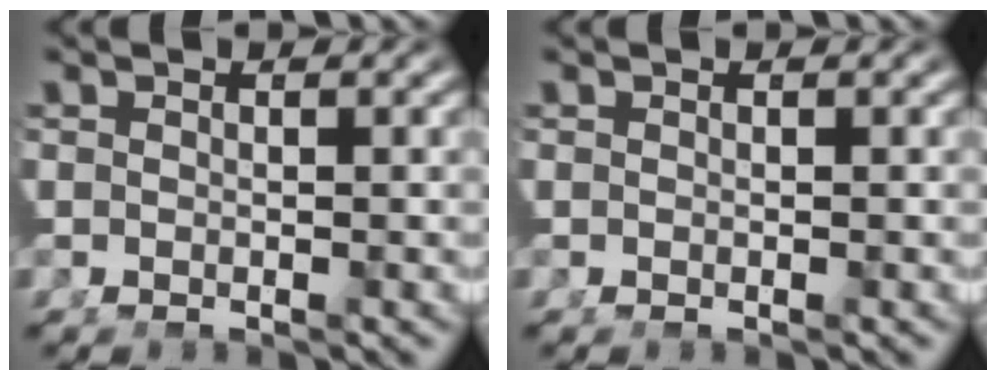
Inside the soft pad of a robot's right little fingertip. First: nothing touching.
{"total": 0.0}